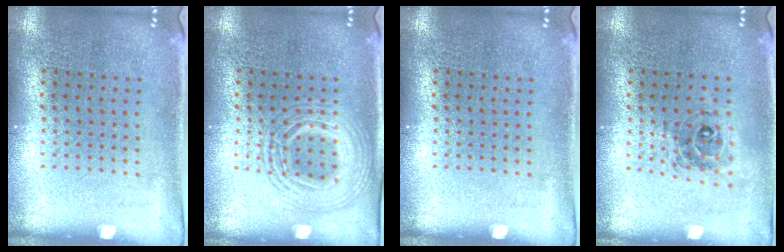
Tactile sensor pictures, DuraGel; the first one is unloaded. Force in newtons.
{"total": 2.7, "press": 2.7, "slide": 0.4}
{"total": 0.0}
{"total": 0.7, "press": 0.7, "slide": 0.0}